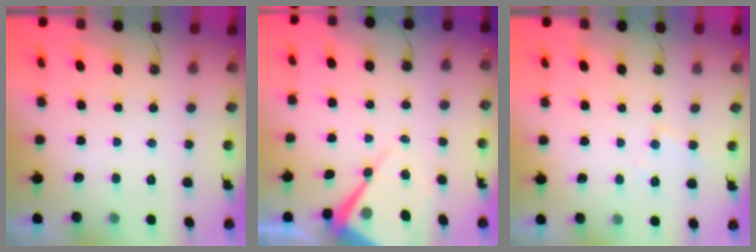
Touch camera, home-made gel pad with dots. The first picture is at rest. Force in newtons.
{"total": 10.3, "press": 10.2, "slide": 1.1}
{"total": 6.2, "press": 6.2, "slide": 0.3}